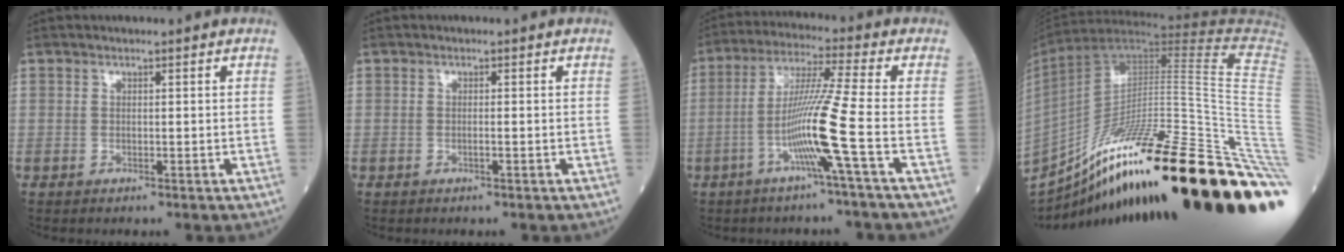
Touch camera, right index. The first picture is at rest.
{"total": 0.6, "force": [-0.2, -0.1, 0.5], "torque": [-0.010, 0.001, -0.005]}
{"total": 10.3, "force": [-3.4, -2.5, 9.4], "torque": [-0.182, -0.001, -0.069]}
{"total": 40.0, "force": [-18.4, 1.3, 35.5], "torque": [-0.441, 0.005, -0.299]}